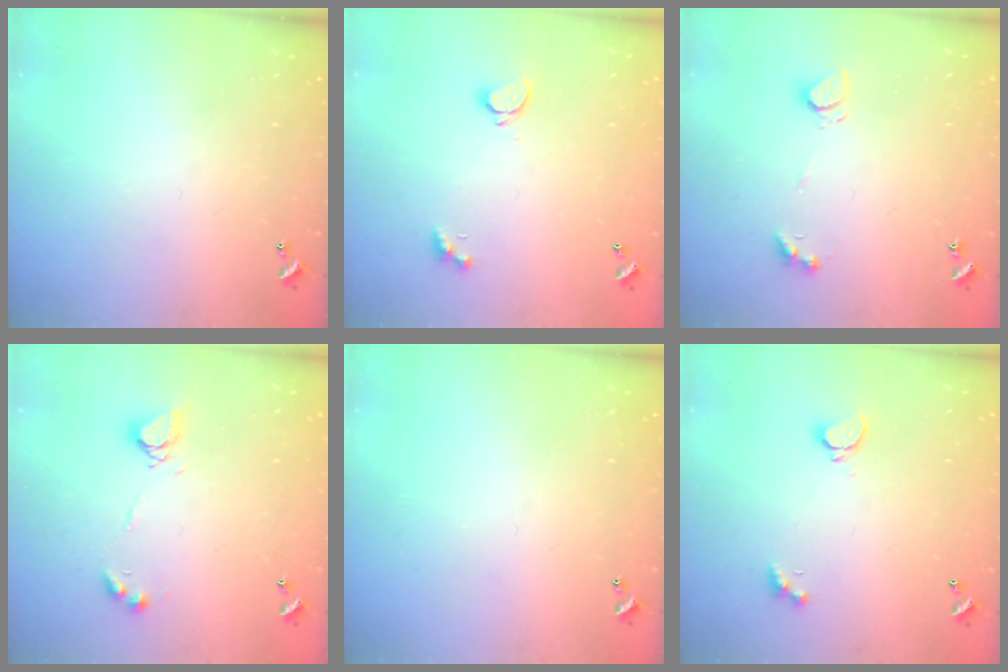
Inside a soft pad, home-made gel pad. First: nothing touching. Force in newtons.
{"total": 1.6, "press": 1.6, "slide": 0.5}
{"total": 2.4, "press": 2.3, "slide": 0.6}
{"total": 6.7, "press": 6.7, "slide": 0.5}
{"total": 0.0}
{"total": 1.6, "press": 1.6, "slide": 0.5}